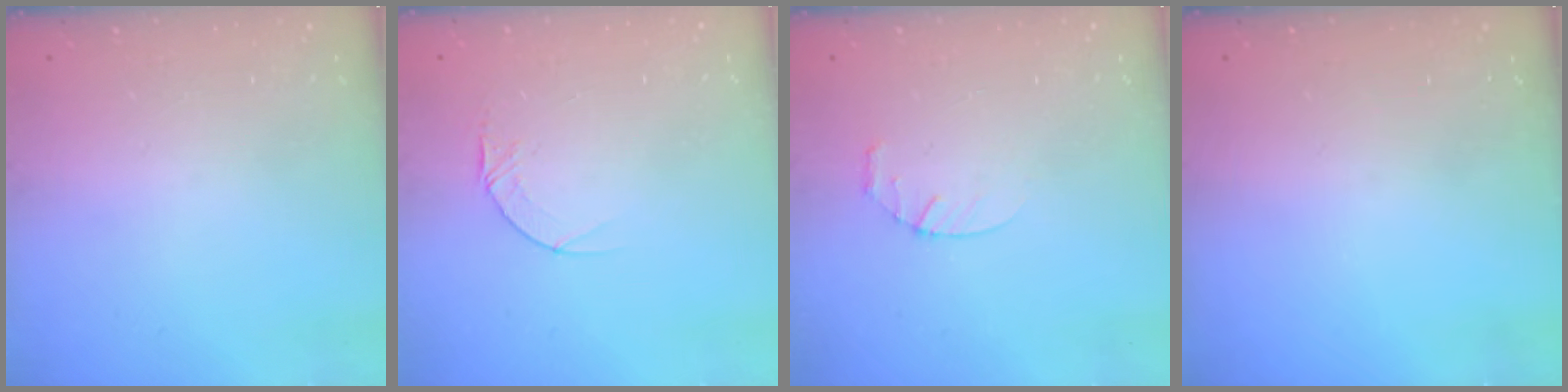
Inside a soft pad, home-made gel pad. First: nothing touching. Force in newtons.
{"total": 4.1, "press": 4.1, "slide": 0.4}
{"total": 2.8, "press": 2.8, "slide": 0.4}
{"total": 0.0}